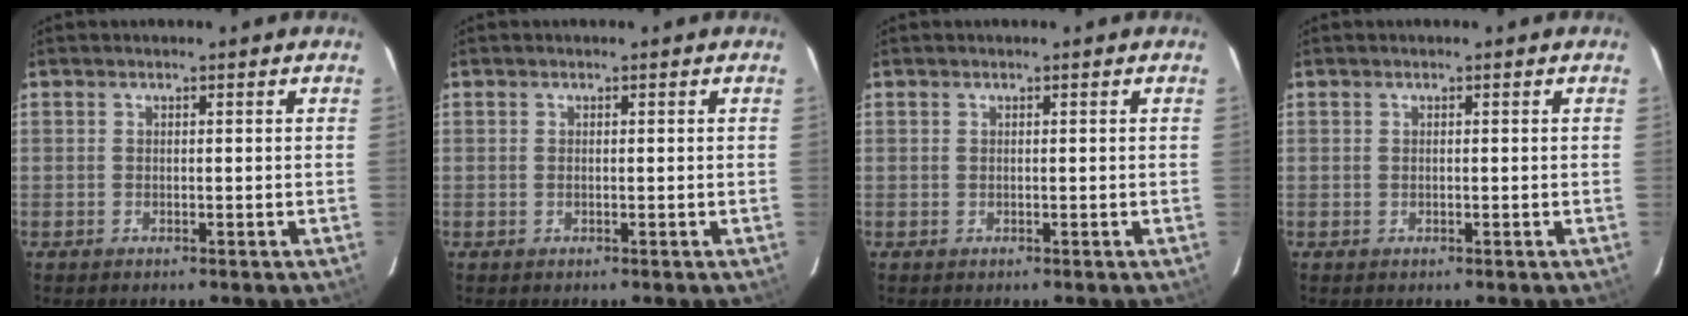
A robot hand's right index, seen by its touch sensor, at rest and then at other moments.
{"total": 0.0}
{"total": 0.0}
{"total": 0.0}